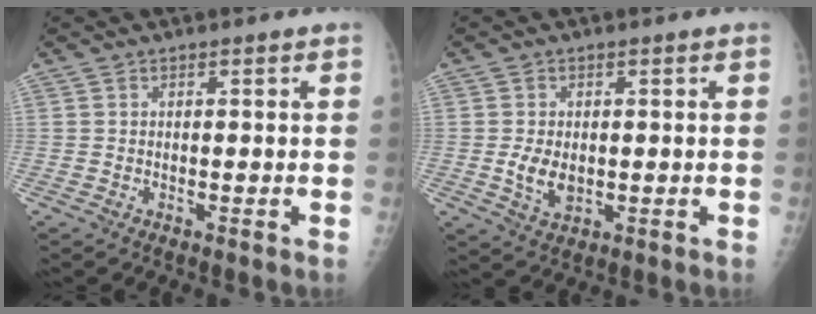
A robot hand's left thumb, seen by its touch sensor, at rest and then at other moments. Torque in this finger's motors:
{"motor_torque": [-0.04, 0.10, 0.15, -0.01, 0.05]}